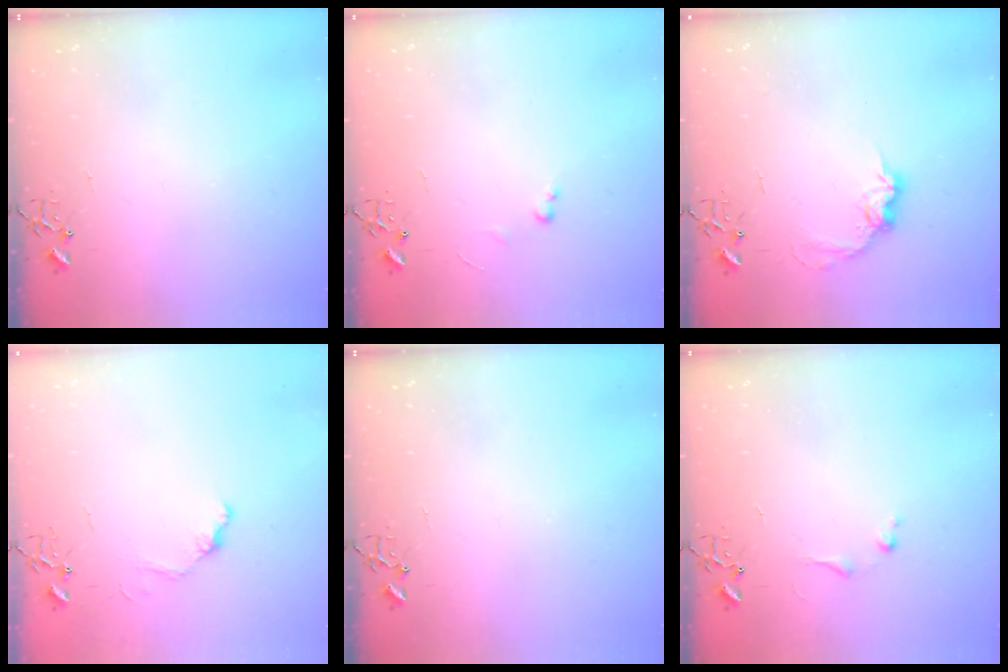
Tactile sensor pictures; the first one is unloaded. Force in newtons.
{"total": 3.4, "press": 3.4, "slide": 0.5}
{"total": 10.0, "press": 10.0, "slide": 0.6}
{"total": 8.2, "press": 8.2, "slide": 0.8}
{"total": 0.0}
{"total": 7.4, "press": 7.4, "slide": 0.9}